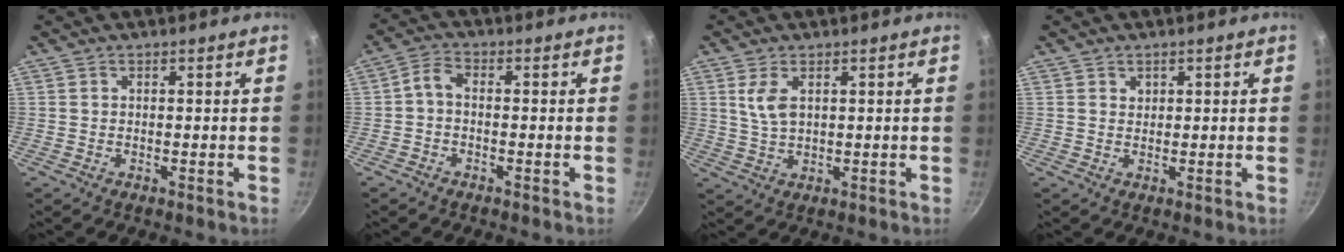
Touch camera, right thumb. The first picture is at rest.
{"total": 3.1, "force": [-0.9, 1.7, 2.4], "torque": [-0.057, 0.018, -0.027]}
{"total": 4.6, "force": [1.6, 2.4, 3.6], "torque": [-0.067, -0.009, 0.033]}
{"total": 1.2, "force": [0.6, 1.0, 0.3], "torque": [0.003, 0.000, 0.009]}